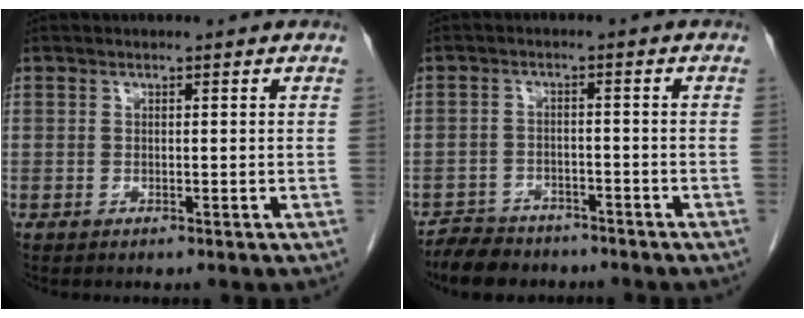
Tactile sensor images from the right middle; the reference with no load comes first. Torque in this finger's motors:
{"motor_torque": [0.67, -0.57, -0.05, 0.01]}